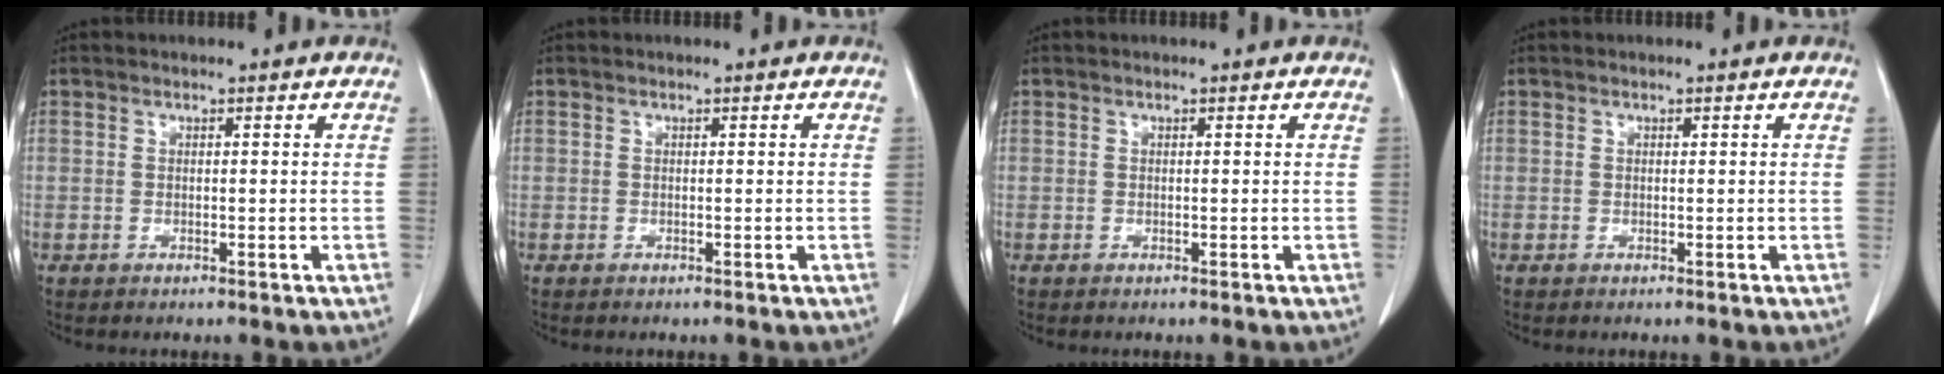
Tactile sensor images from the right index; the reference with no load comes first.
{"total": 0.0}
{"total": 0.0}
{"total": 0.0}